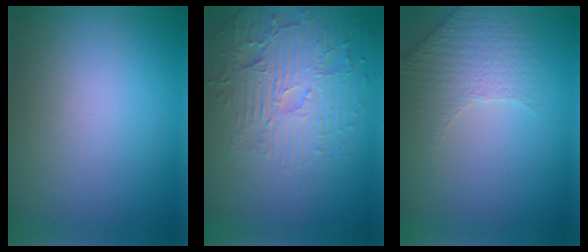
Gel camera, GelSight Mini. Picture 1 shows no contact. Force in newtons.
{"total": 5.1, "press": 4.5, "slide": 2.5}
{"total": 2.2, "press": 2.0, "slide": 1.0}